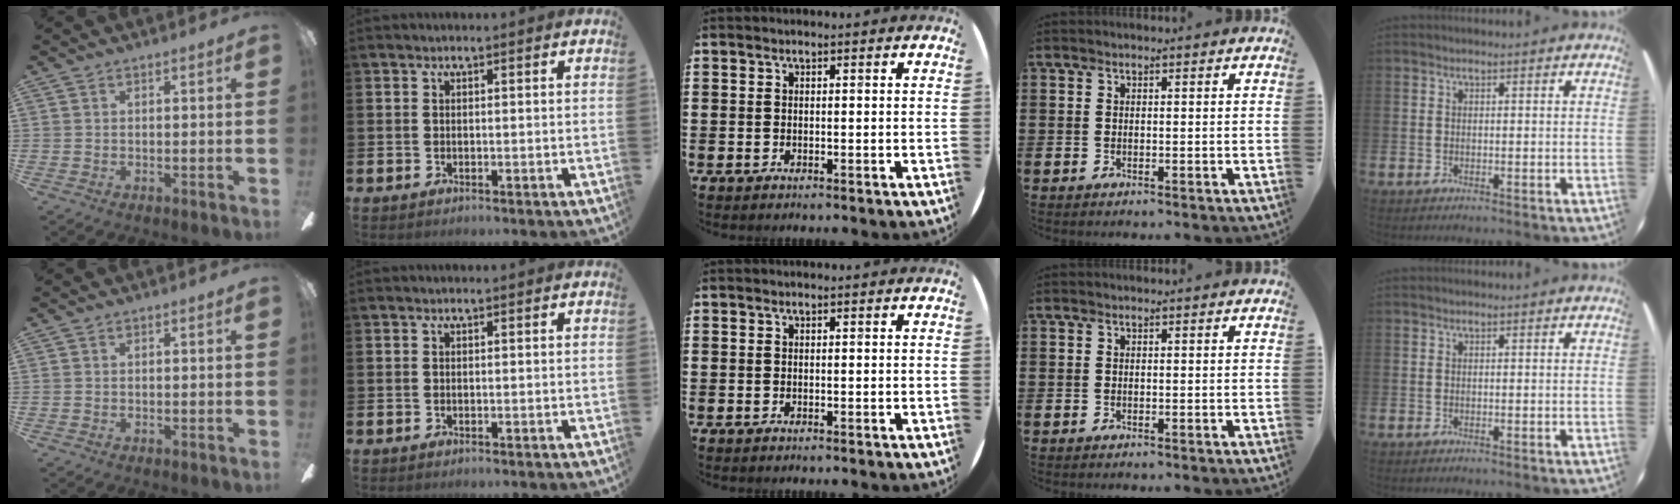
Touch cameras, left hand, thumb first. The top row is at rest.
{}